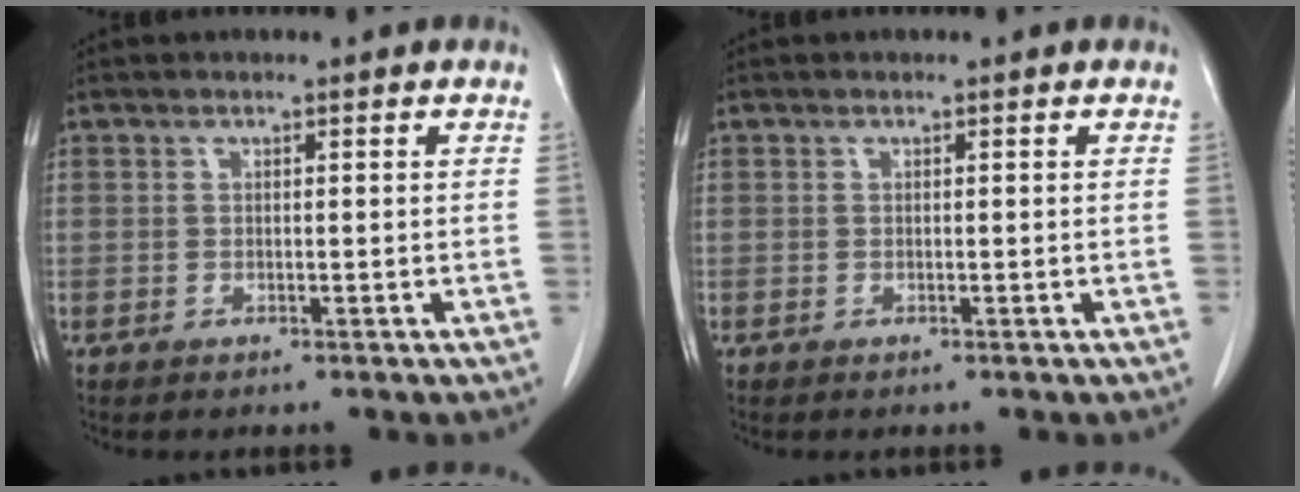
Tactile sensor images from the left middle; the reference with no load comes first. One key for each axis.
{"total": 0.0}